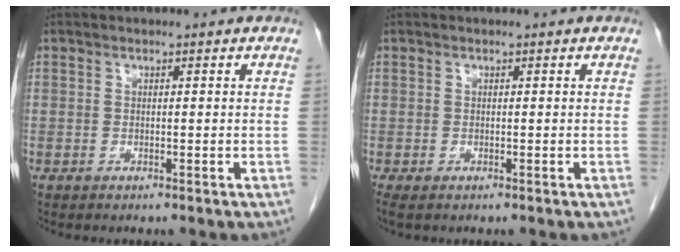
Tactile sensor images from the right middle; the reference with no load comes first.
{"total": 1.0, "force": [-0.7, 0.4, 0.5], "torque": [-0.002, -0.002, -0.010]}